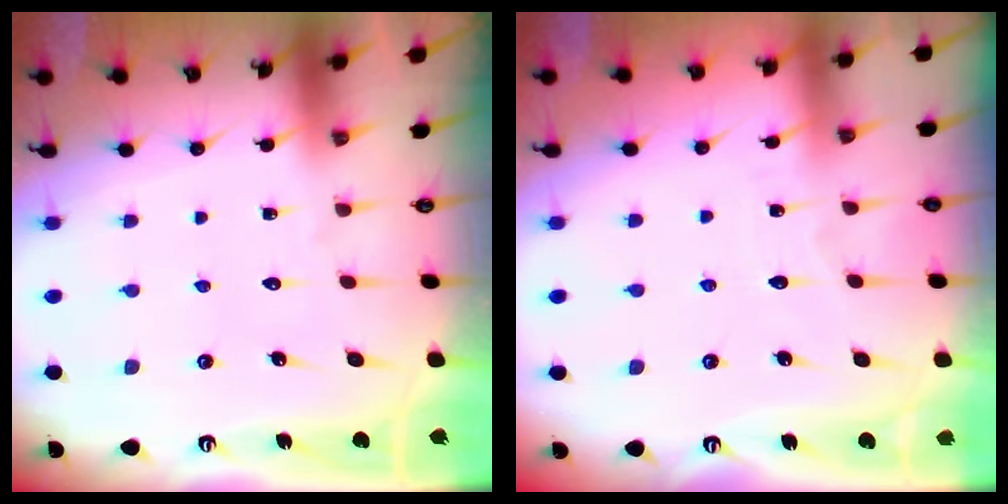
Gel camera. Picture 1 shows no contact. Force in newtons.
{"total": 2.7, "press": 2.7, "slide": 0.4}